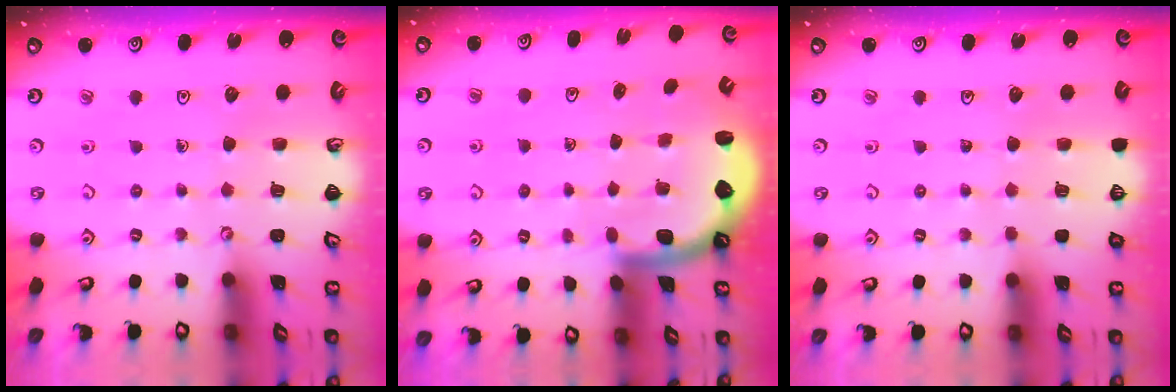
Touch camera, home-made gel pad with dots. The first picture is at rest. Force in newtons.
{"total": 2.3, "press": 2.3, "slide": 0.4}
{"total": 0.0}